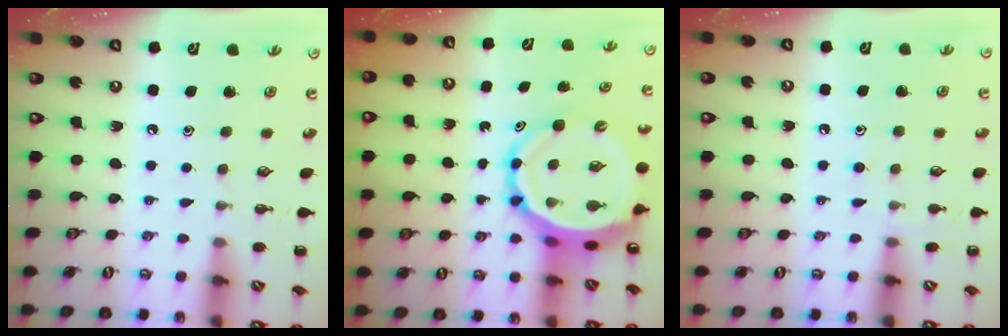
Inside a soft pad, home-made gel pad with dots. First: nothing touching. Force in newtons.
{"total": 10.5, "press": 10.1, "slide": 3.1}
{"total": 5.6, "press": 5.2, "slide": 2.1}